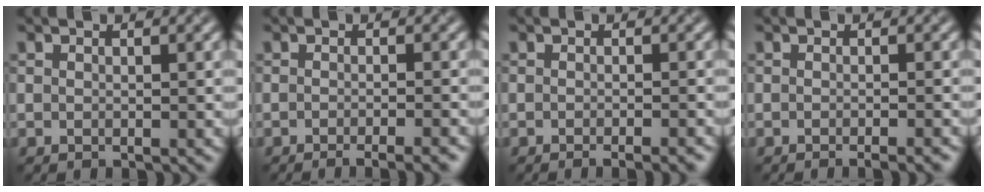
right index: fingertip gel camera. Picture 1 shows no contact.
{"total": 3.8, "force": [-2.6, 0.9, 2.6], "torque": [-0.024, 0.006, -0.033]}
{"total": 2.3, "force": [-1.6, 0.4, 1.7], "torque": [-0.013, -0.001, -0.025]}
{"total": 1.9, "force": [-1.3, 0.4, 1.4], "torque": [-0.009, -0.003, -0.022]}